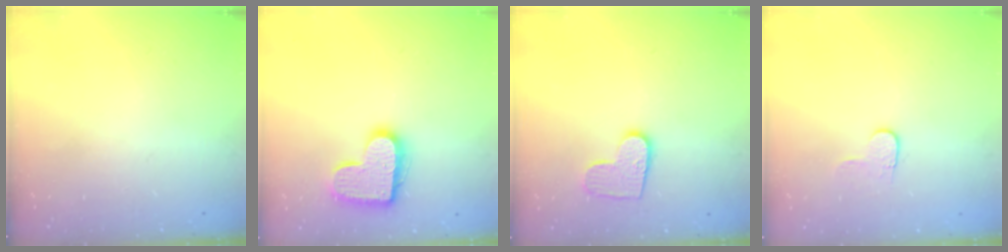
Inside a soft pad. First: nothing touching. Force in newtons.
{"total": 15.0, "press": 15.0, "slide": 0.7}
{"total": 9.3, "press": 9.3, "slide": 0.4}
{"total": 4.1, "press": 4.1, "slide": 0.4}